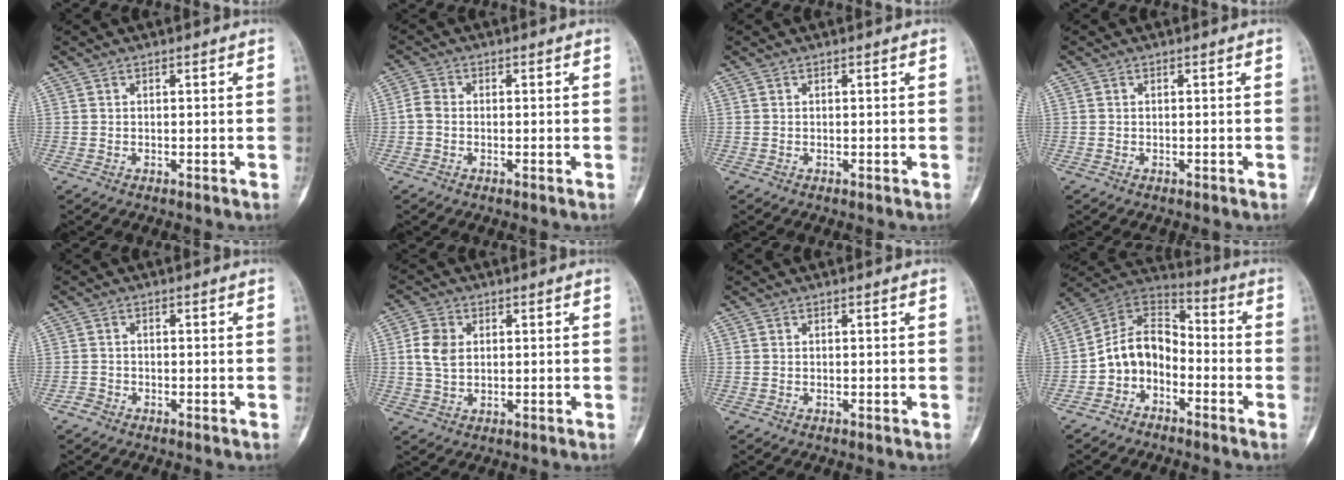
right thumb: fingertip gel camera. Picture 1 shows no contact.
{"total": 2.5, "force": [-0.4, 2.0, 1.5], "torque": [-0.025, 0.004, -0.017]}
{"total": 0.0}
{"total": 0.0}
{"total": 1.7, "force": [-1.2, 1.2, 0.0], "torque": [0.004, 0.008, -0.027]}
{"total": 5.6, "force": [0.7, 4.1, 3.7], "torque": [-0.067, 0.001, 0.013]}
{"total": 0.0}
{"total": 11.5, "force": [-3.9, 8.5, 6.7], "torque": [-0.094, 0.074, -0.086]}